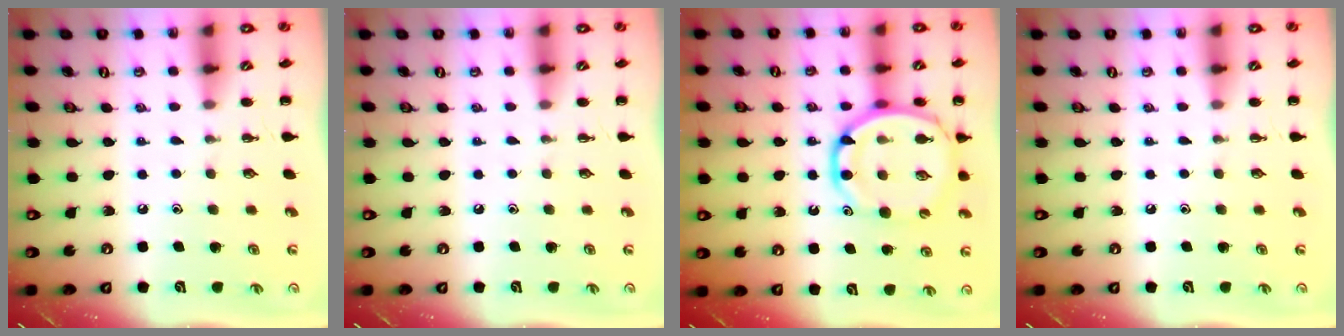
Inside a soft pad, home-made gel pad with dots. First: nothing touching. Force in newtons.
{"total": 0.0}
{"total": 15.3, "press": 14.9, "slide": 3.5}
{"total": 0.0}